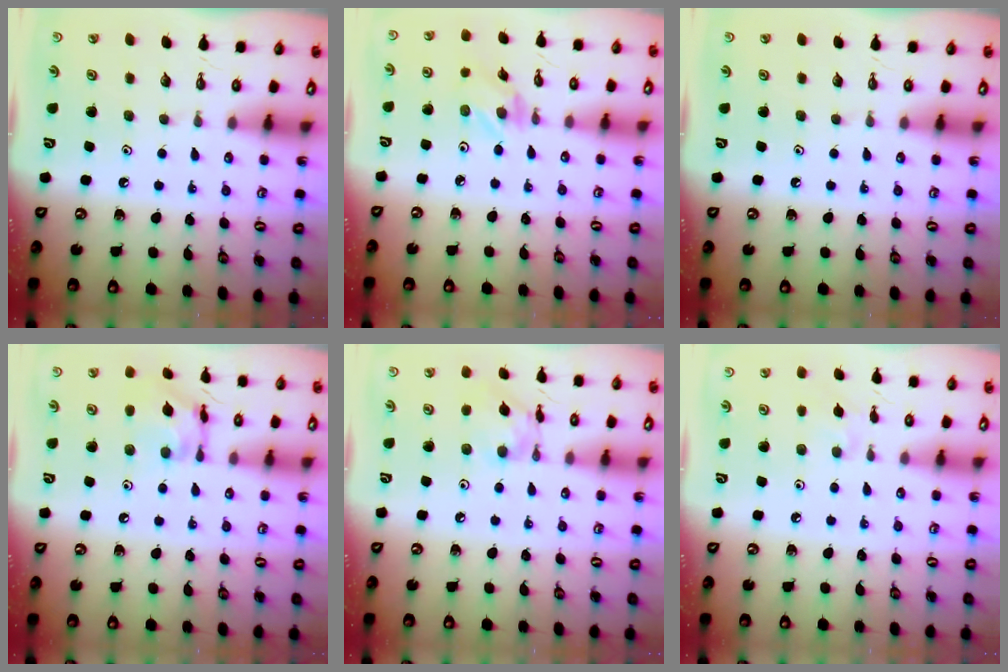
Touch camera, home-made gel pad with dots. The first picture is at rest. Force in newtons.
{"total": 2.1, "press": 2.1, "slide": 0.3}
{"total": 0.0}
{"total": 12.1, "press": 12.1, "slide": 0.9}
{"total": 8.4, "press": 8.4, "slide": 0.5}
{"total": 5.6, "press": 5.5, "slide": 0.9}